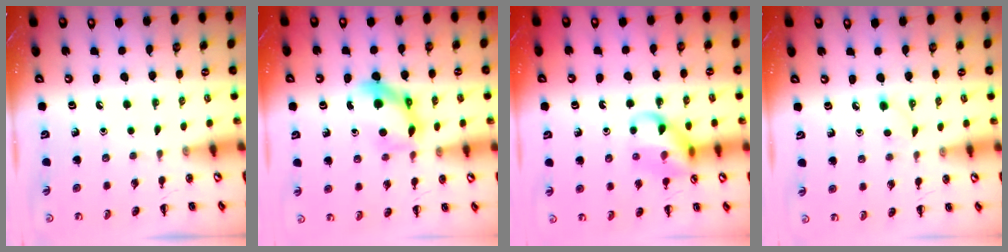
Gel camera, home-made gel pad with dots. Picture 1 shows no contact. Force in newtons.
{"total": 8.2, "press": 8.1, "slide": 1.2}
{"total": 11.5, "press": 11.4, "slide": 1.6}
{"total": 2.7, "press": 2.5, "slide": 0.9}